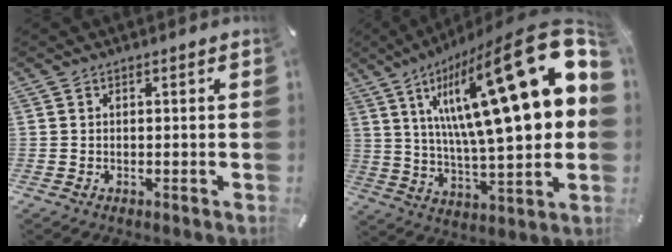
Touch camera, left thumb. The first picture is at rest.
{"total": 34.0, "force": [11.6, 10.5, 30.2], "torque": [-0.513, -0.087, 0.184]}